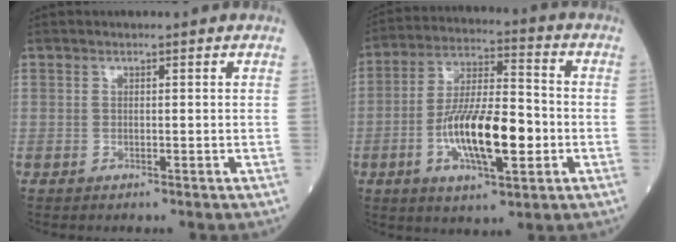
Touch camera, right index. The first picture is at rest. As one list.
[{"total": 14.3, "force": [-3.6, 4.0, 13.2], "torque": [-0.245, 0.003, -0.063]}]